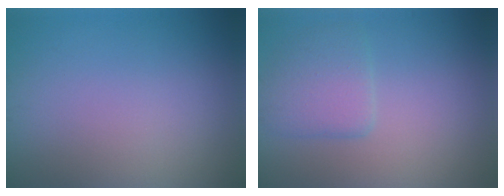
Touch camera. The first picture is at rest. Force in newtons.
{"total": 2.9, "press": 2.9, "slide": 0.3}